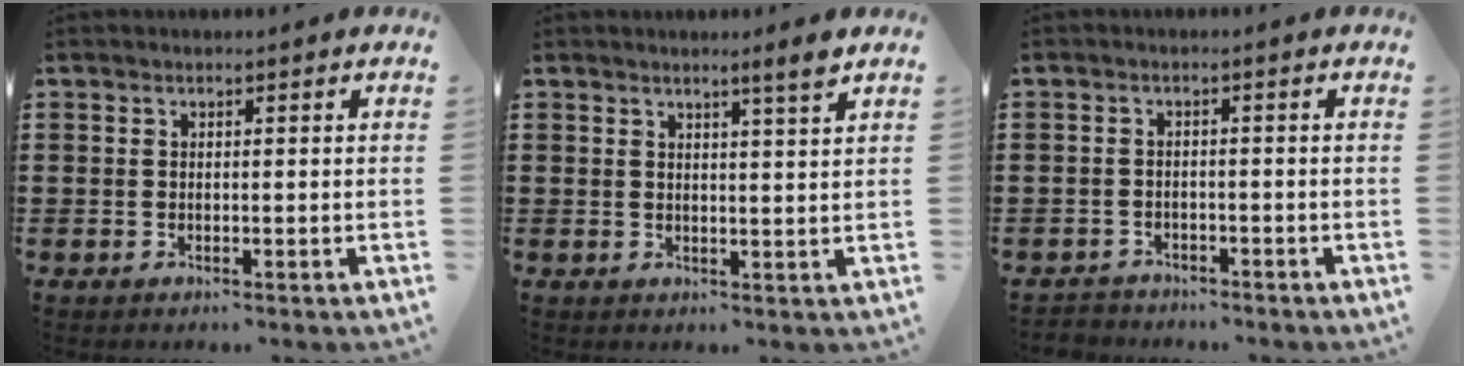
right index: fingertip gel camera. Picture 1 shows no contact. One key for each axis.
{"total": 3.1, "fx": 2.3, "fy": -0.5, "fz": 2.0, "tx": -0.034, "ty": -0.005, "tz": 0.038}
{"total": 1.5, "fx": -1.5, "fy": 0.4, "fz": -0.2, "tx": -0.001, "ty": 0.004, "tz": -0.035}